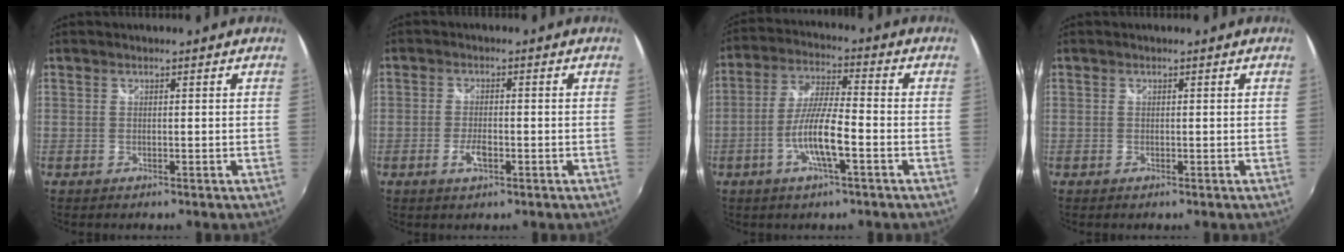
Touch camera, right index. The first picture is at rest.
{"total": 3.4, "force": [-1.5, 1.3, 2.8], "torque": [-0.060, -0.003, -0.028]}
{"total": 9.4, "force": [-3.7, 1.3, 8.6], "torque": [-0.174, -0.002, -0.068]}
{"total": 0.0}